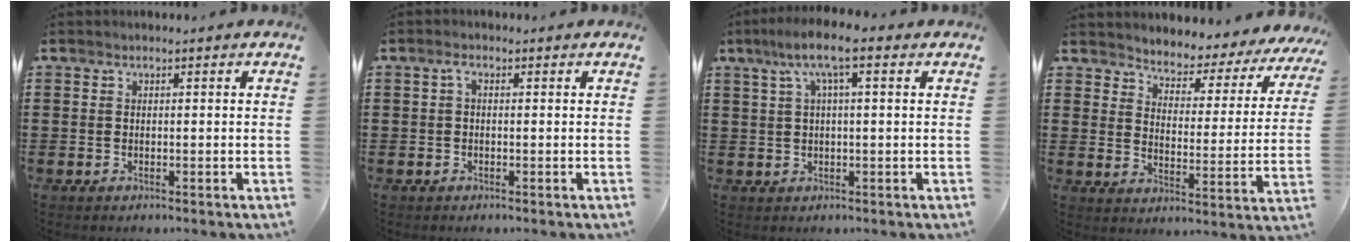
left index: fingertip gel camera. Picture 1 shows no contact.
{"total": 1.0, "force": [-0.2, 0.4, 0.9], "torque": [-0.021, 0.002, -0.004]}
{"total": 6.5, "force": [2.5, 1.0, 5.9], "torque": [-0.117, 0.010, 0.041]}
{"total": 3.1, "force": [3.0, 0.8, 0.0], "torque": [-0.026, -0.031, 0.042]}